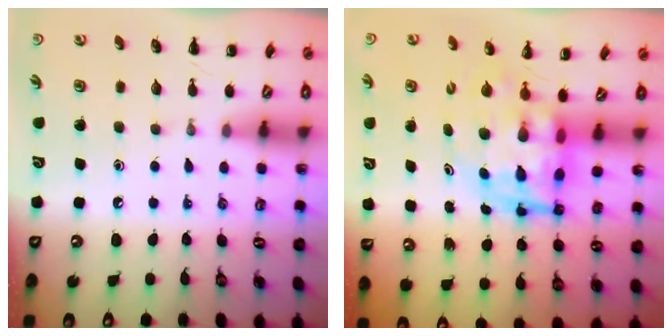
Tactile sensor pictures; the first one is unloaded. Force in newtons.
{"total": 6.9, "press": 6.7, "slide": 1.9}